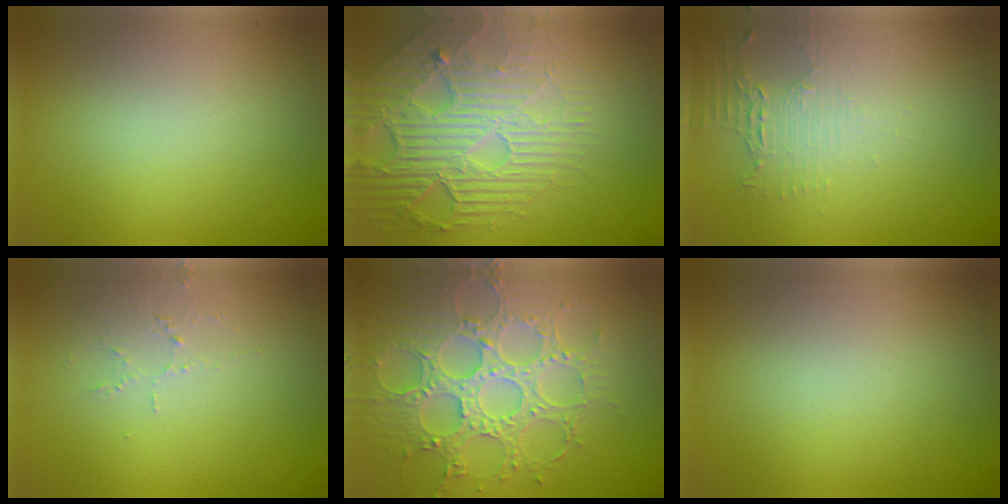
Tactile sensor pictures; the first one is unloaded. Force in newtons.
{"total": 6.7, "press": 5.3, "slide": 4.1}
{"total": 2.3, "press": 1.7, "slide": 1.5}
{"total": 1.5, "press": 1.5, "slide": 0.2}
{"total": 6.9, "press": 5.8, "slide": 3.7}
{"total": 0.0}